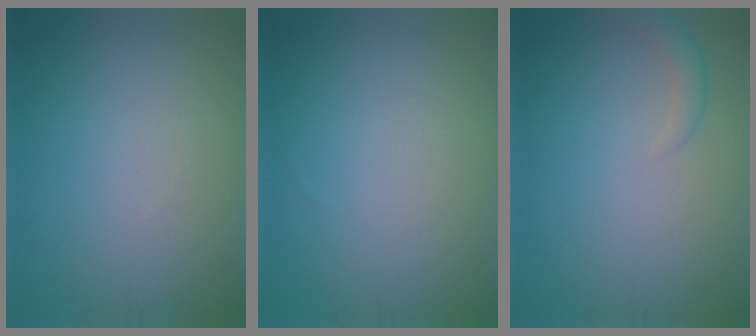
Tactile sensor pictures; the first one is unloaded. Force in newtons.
{"total": 0.0}
{"total": 1.5, "press": 1.5, "slide": 0.1}